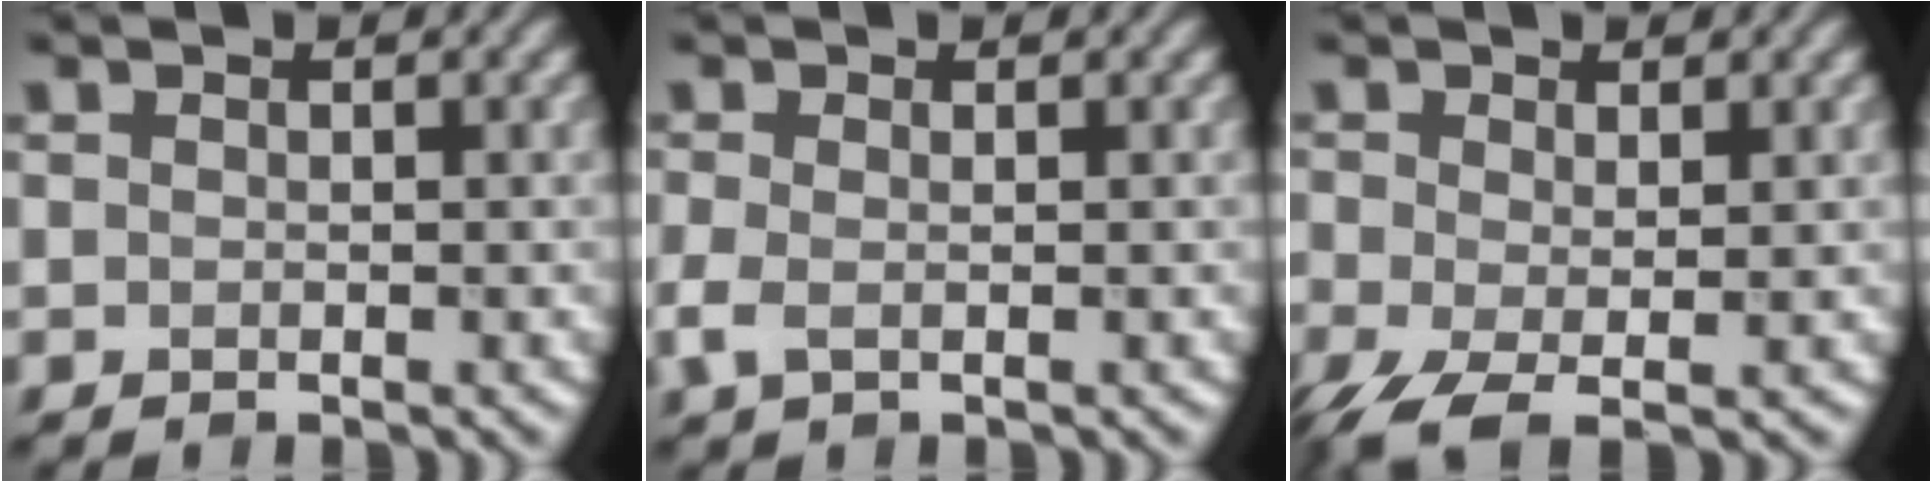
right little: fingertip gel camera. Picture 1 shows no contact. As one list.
[{"total": 1.7, "force": [-0.3, 0.8, 1.5], "torque": [-0.043, -0.005, -0.010]}, {"total": 4.4, "force": [-1.5, 2.1, 3.5], "torque": [-0.086, -0.013, -0.032]}]